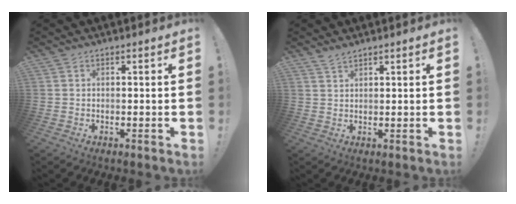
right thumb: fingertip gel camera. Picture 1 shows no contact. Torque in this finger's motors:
{"motor_torque": [0.00, -0.01, 0.25, 0.04, 0.00]}